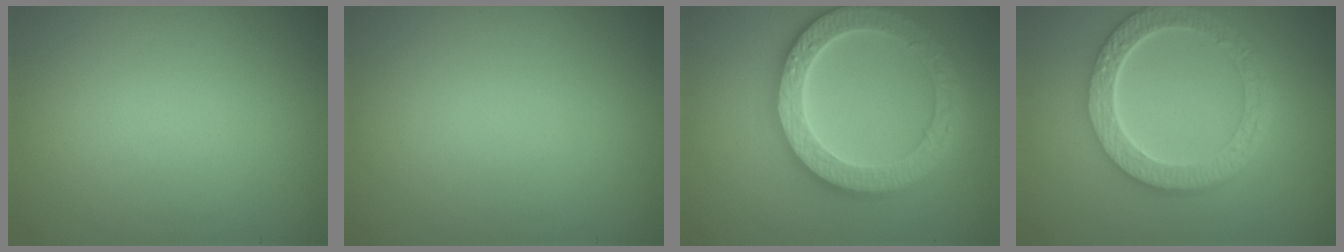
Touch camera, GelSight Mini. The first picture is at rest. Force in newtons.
{"total": 0.0}
{"total": 6.3, "press": 6.2, "slide": 1.2}
{"total": 6.8, "press": 5.3, "slide": 4.3}